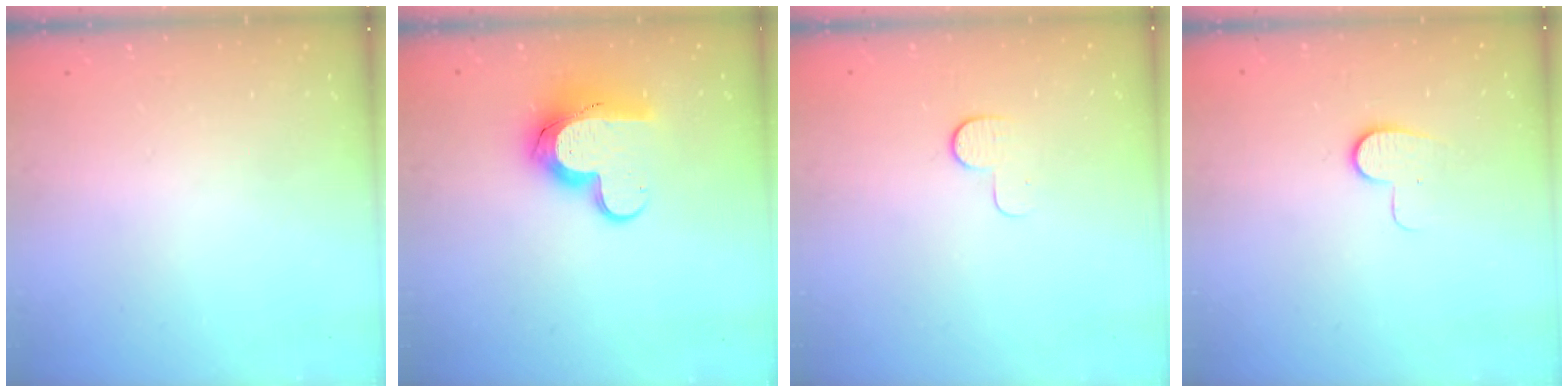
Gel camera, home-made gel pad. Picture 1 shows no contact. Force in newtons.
{"total": 12.2, "press": 12.2, "slide": 1.0}
{"total": 7.6, "press": 7.5, "slide": 0.7}
{"total": 7.0, "press": 7.0, "slide": 0.6}